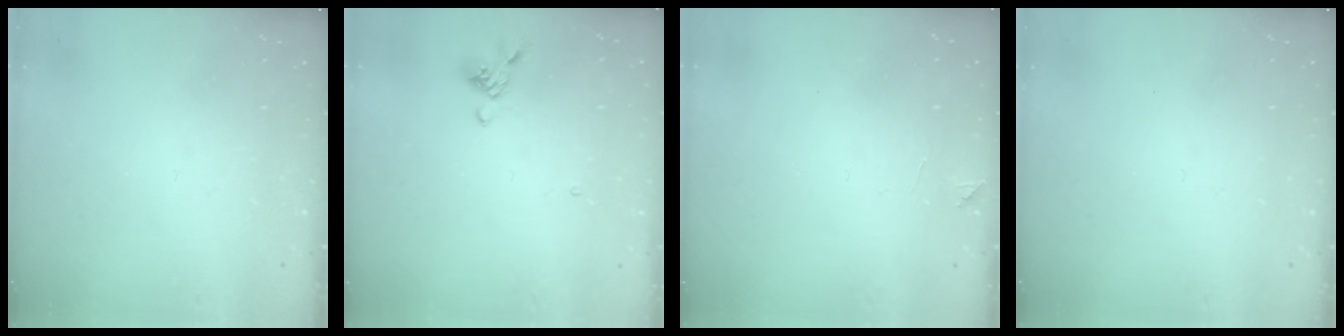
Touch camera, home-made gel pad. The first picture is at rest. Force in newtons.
{"total": 1.8, "press": 1.5, "slide": 1.0}
{"total": 5.6, "press": 5.5, "slide": 0.5}
{"total": 0.0}